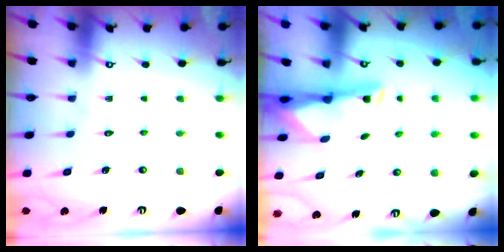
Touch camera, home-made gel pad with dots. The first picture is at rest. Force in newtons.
{"total": 2.8, "press": 2.8, "slide": 0.4}